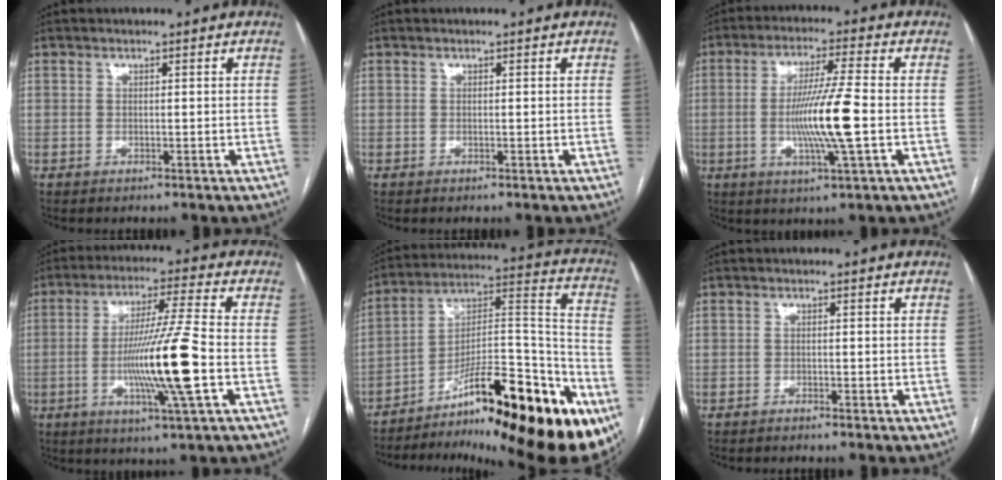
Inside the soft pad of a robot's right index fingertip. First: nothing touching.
{"total": 0.0}
{"total": 10.6, "force": [-1.5, -0.4, 10.5], "torque": [-0.201, -0.009, -0.031]}
{"total": 13.5, "force": [-3.0, -1.2, 13.2], "torque": [-0.247, -0.013, -0.058]}
{"total": 30.5, "force": [-16.6, 6.0, 24.8], "torque": [-0.289, 0.018, -0.249]}
{"total": 0.7, "force": [-0.7, -0.1, 0.0], "torque": [-0.004, -0.002, -0.012]}